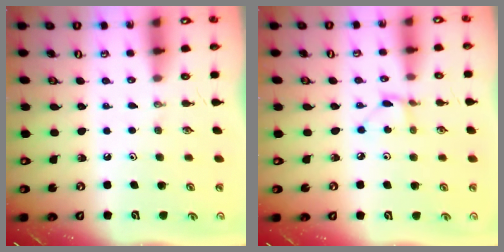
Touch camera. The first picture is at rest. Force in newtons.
{"total": 2.3, "press": 2.3, "slide": 0.4}